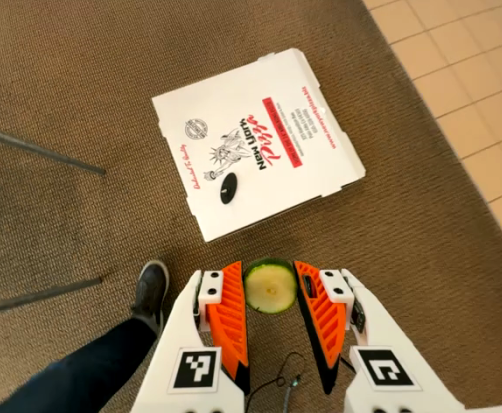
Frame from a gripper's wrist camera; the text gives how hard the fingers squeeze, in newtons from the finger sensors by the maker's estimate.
{"total": 7.2, "left": 7.2, "right": 7.2}